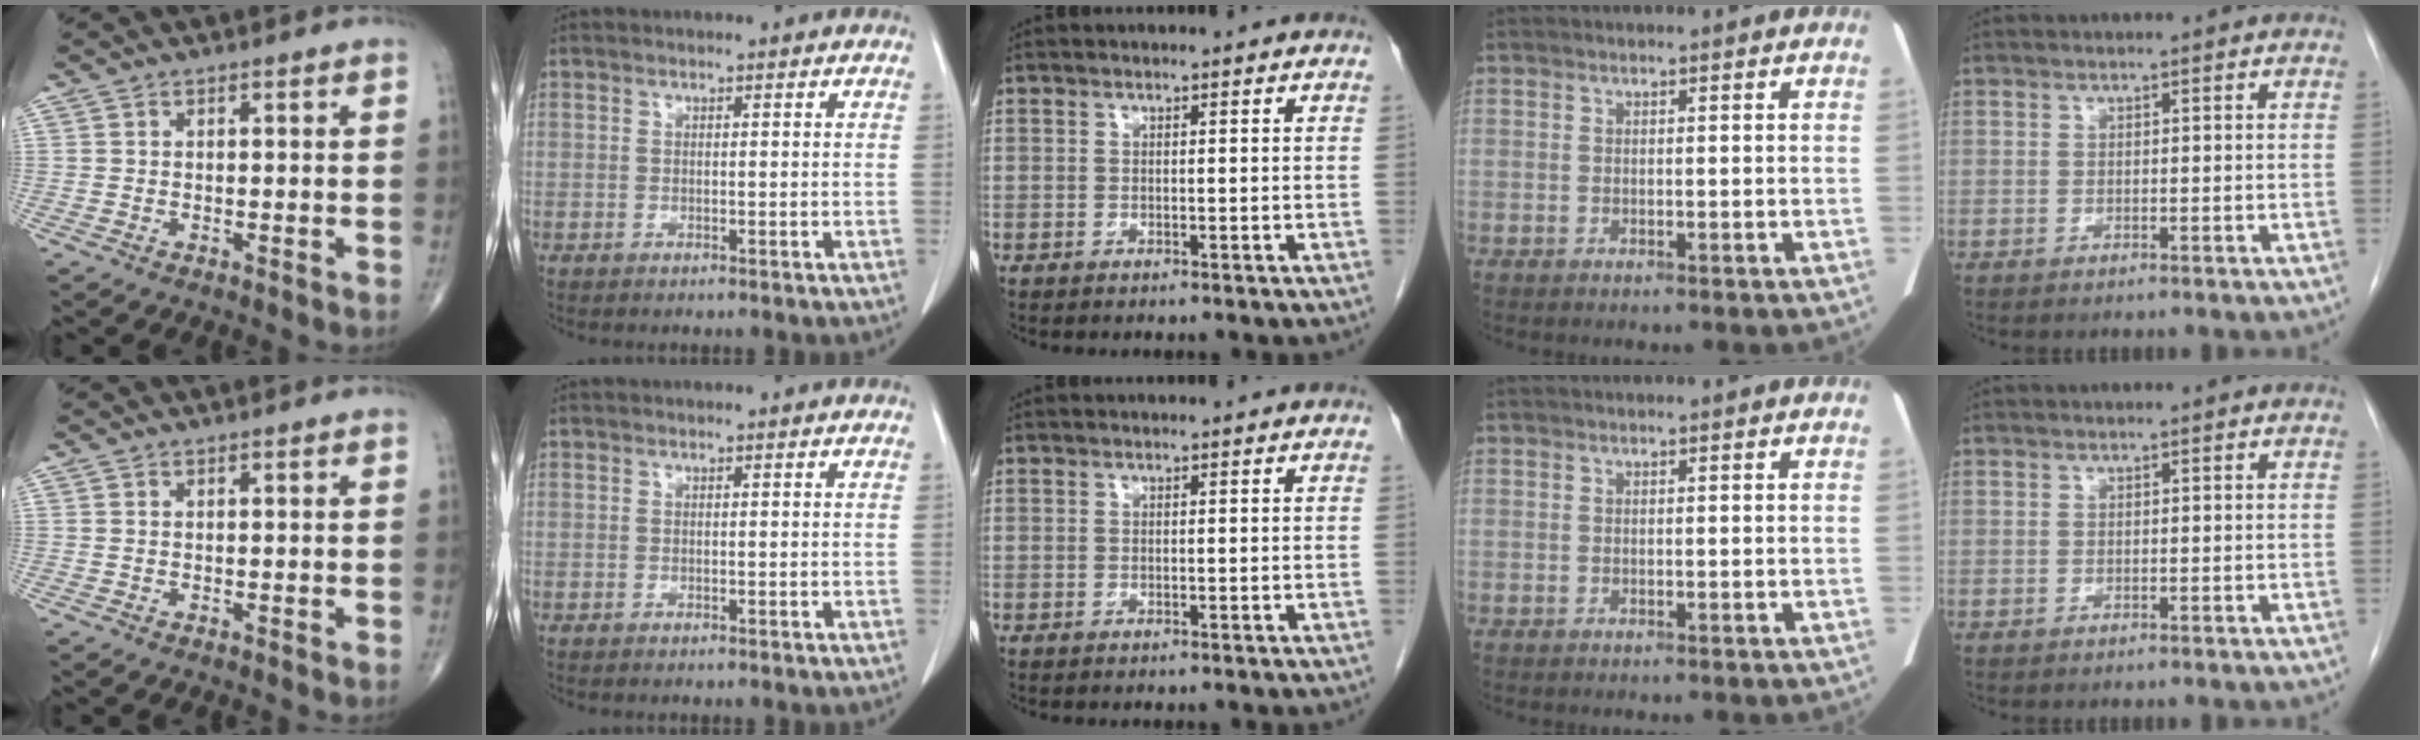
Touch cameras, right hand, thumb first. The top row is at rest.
{}